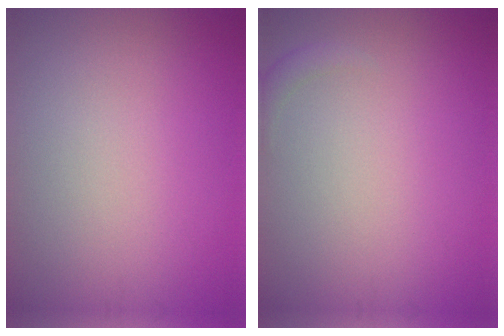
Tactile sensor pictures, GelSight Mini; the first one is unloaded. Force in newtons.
{"total": 1.0, "press": 1.0, "slide": 0.2}